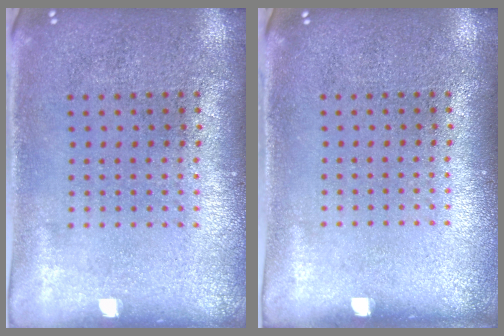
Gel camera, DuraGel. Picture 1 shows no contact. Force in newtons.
{"total": 0.0}